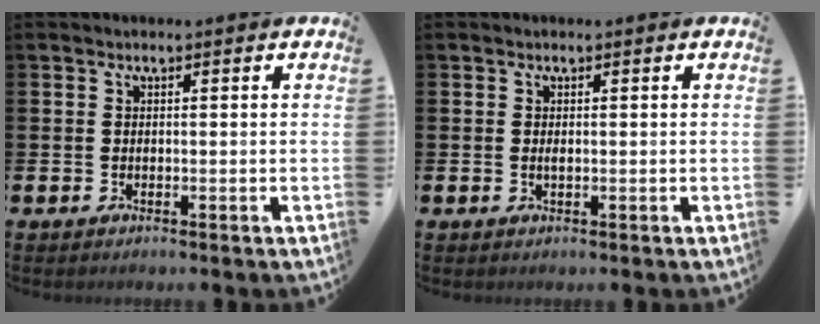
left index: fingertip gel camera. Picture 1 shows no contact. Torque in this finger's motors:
{"motor_torque": [0.19, -0.04, -0.01, 0.00]}